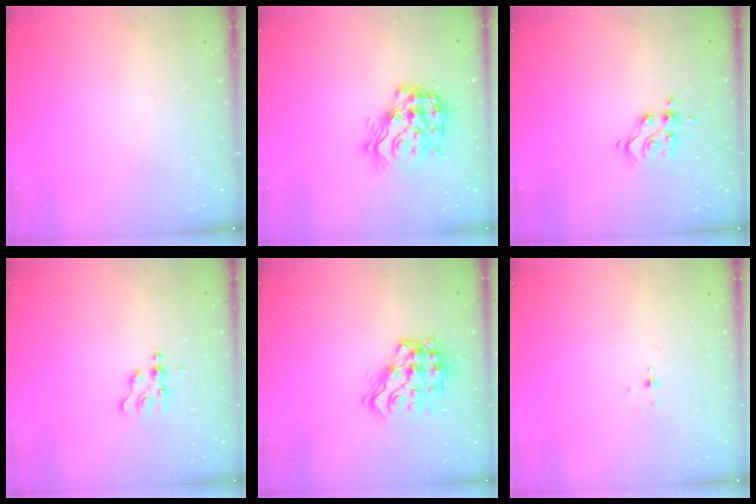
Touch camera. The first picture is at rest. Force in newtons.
{"total": 18.2, "press": 18.1, "slide": 1.2}
{"total": 9.8, "press": 9.8, "slide": 0.8}
{"total": 2.4, "press": 2.4, "slide": 0.3}
{"total": 15.1, "press": 14.9, "slide": 2.0}
{"total": 3.0, "press": 2.9, "slide": 0.8}